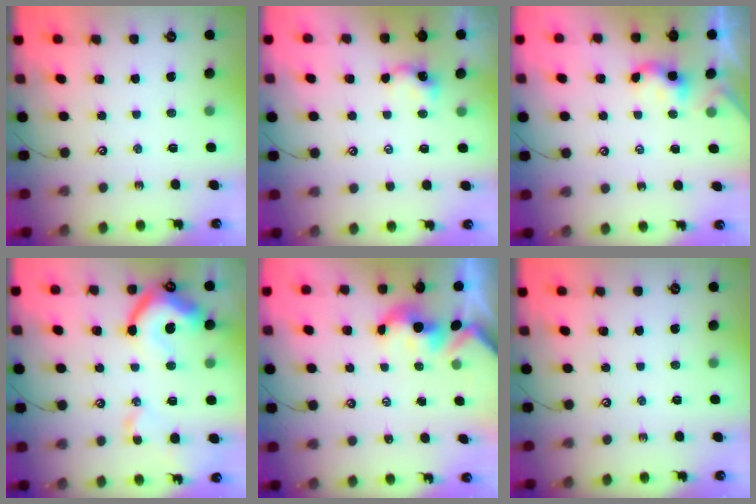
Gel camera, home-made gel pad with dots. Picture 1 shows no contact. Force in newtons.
{"total": 0.6, "press": 0.5, "slide": 0.3}
{"total": 1.7, "press": 1.6, "slide": 0.4}
{"total": 15.2, "press": 15.0, "slide": 2.2}
{"total": 1.6, "press": 1.5, "slide": 0.3}
{"total": 0.0}